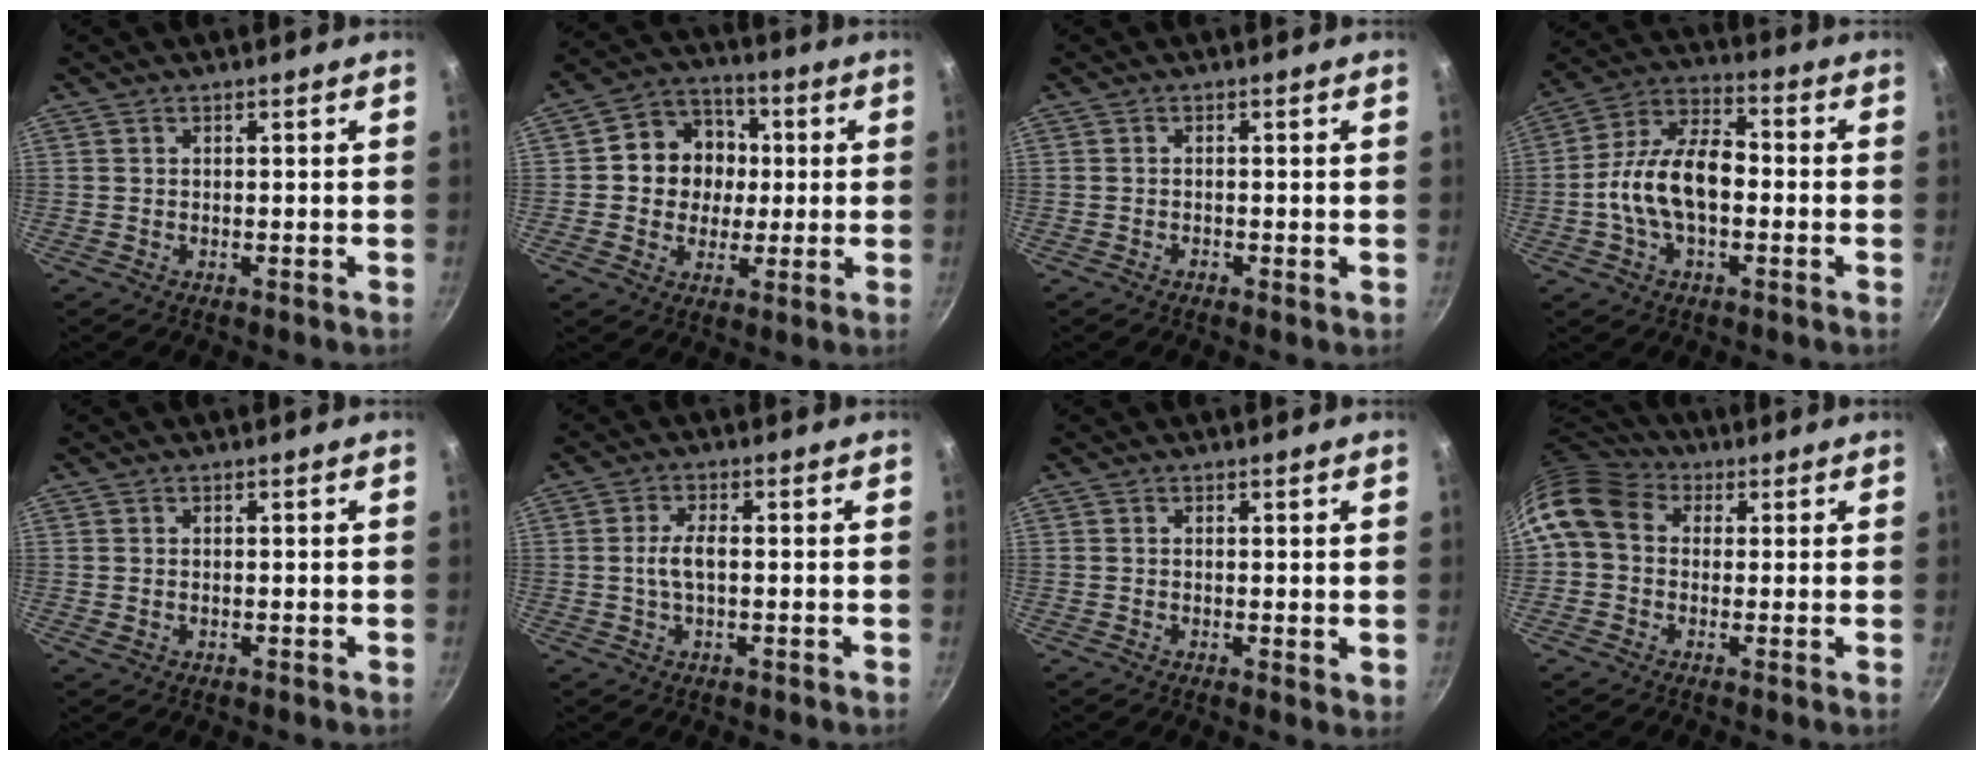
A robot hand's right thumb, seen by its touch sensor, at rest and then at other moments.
{"total": 11.5, "force": [0.8, 10.3, 5.1], "torque": [-0.038, 0.014, 0.002]}
{"total": 0.6, "force": [-0.4, 0.3, 0.4], "torque": [-0.006, 0.002, -0.008]}
{"total": 14.3, "force": [-1.9, 8.1, 11.6], "torque": [-0.191, 0.044, -0.049]}
{"total": 0.9, "force": [0.0, 0.6, 0.7], "torque": [-0.013, 0.000, 0.001]}
{"total": 4.2, "force": [-0.1, 1.7, 3.8], "torque": [-0.079, 0.011, -0.004]}
{"total": 1.5, "force": [0.3, 0.5, 1.3], "torque": [-0.019, -0.004, 0.002]}
{"total": 11.0, "force": [1.8, 8.8, 6.5], "torque": [-0.115, 0.024, 0.014]}